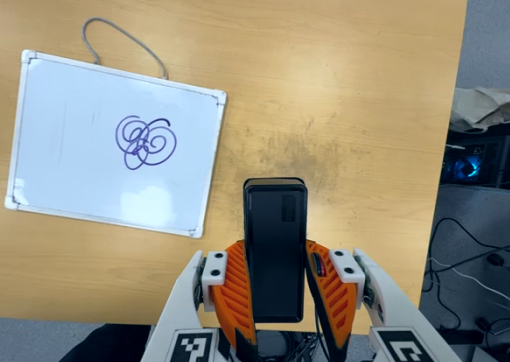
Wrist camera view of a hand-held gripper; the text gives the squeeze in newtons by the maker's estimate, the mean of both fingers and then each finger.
{"total": 4.6, "left": 3.3, "right": 5.8}